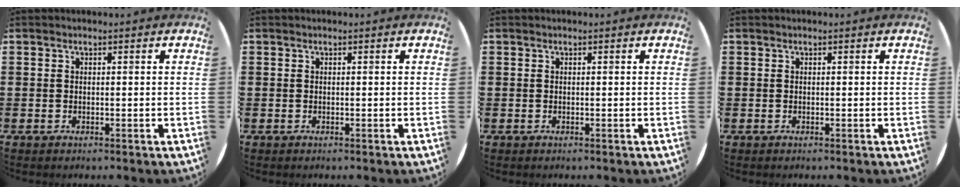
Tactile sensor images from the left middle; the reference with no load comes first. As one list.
[{"total": 0.0}, {"total": 0.0}, {"total": 0.0}]